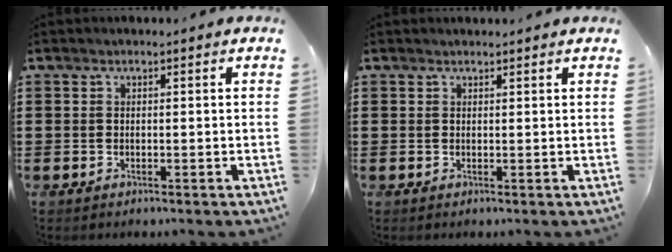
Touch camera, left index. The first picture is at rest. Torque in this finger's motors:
{"motor_torque": [2.14, 0.00, 0.01, -0.03]}